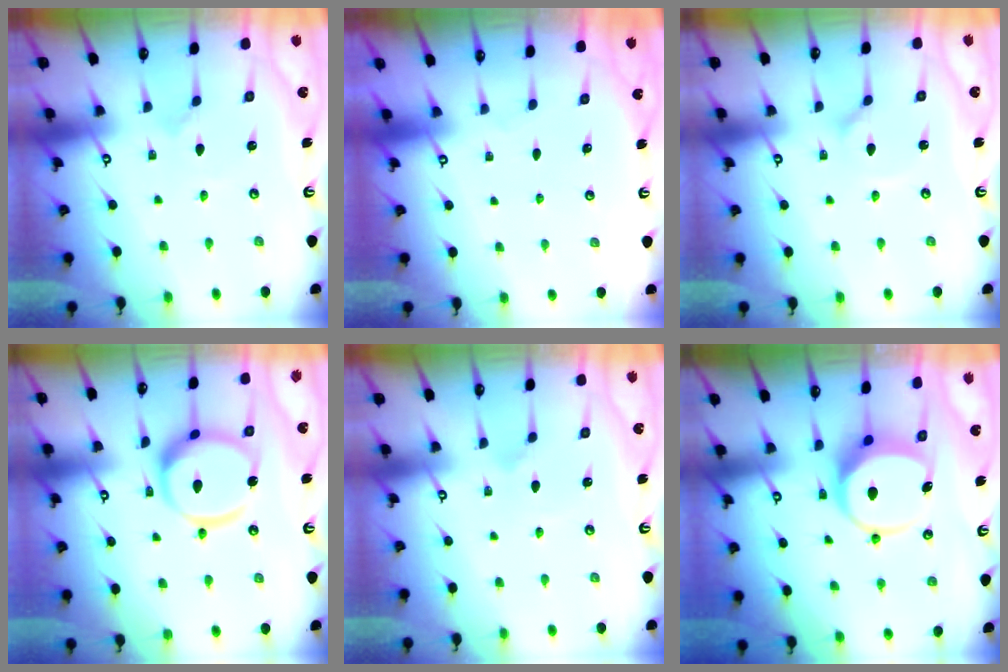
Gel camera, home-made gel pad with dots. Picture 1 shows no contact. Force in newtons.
{"total": 0.0}
{"total": 1.1, "press": 1.1, "slide": 0.2}
{"total": 13.6, "press": 13.6, "slide": 0.9}
{"total": 2.0, "press": 2.0, "slide": 0.2}
{"total": 8.6, "press": 8.5, "slide": 1.0}